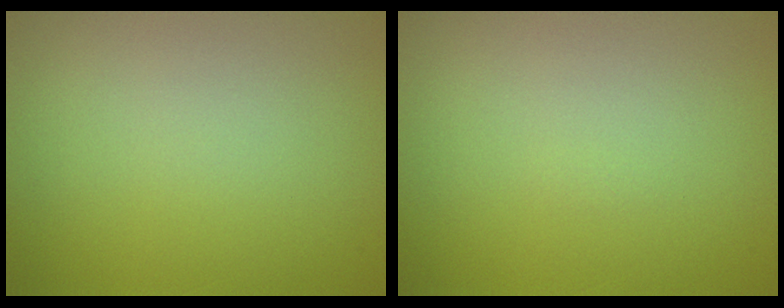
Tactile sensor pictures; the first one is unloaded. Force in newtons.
{"total": 0.0}